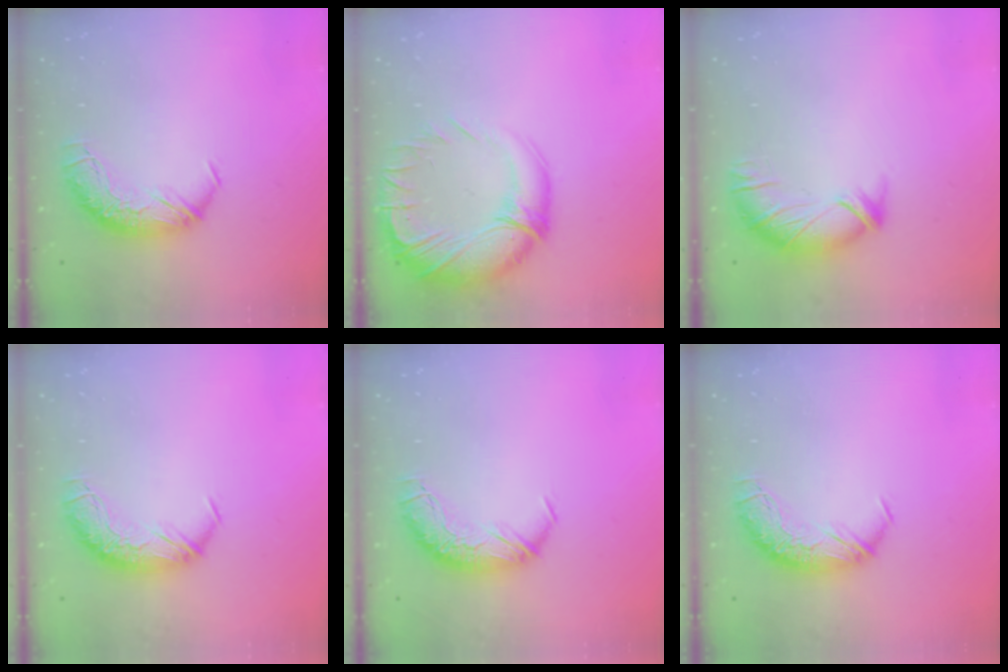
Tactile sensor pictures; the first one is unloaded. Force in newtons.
{"total": 4.8, "press": 3.8, "slide": 2.8}
{"total": 3.5, "press": 3.2, "slide": 1.3}
{"total": 0.0}
{"total": 0.0}
{"total": 0.0}